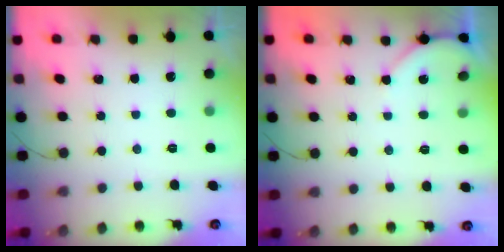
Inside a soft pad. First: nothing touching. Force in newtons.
{"total": 2.3, "press": 2.2, "slide": 0.4}